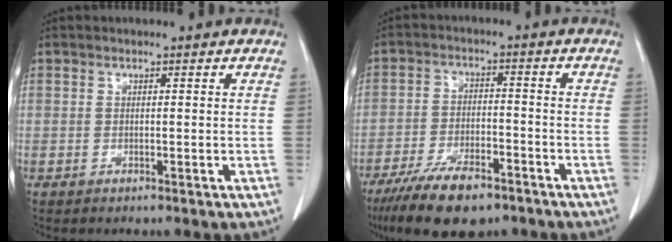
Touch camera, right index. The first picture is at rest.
{"total": 10.9, "force": [-7.9, 3.5, 6.6], "torque": [-0.115, -0.014, -0.135]}